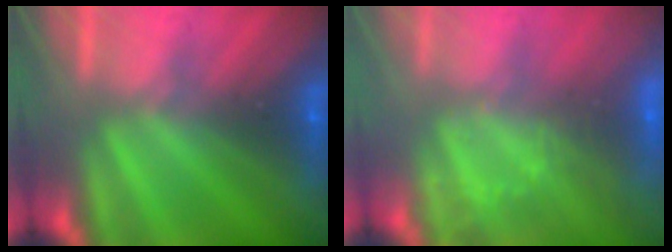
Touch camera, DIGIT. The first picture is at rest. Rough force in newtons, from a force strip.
{"total": 3.3}